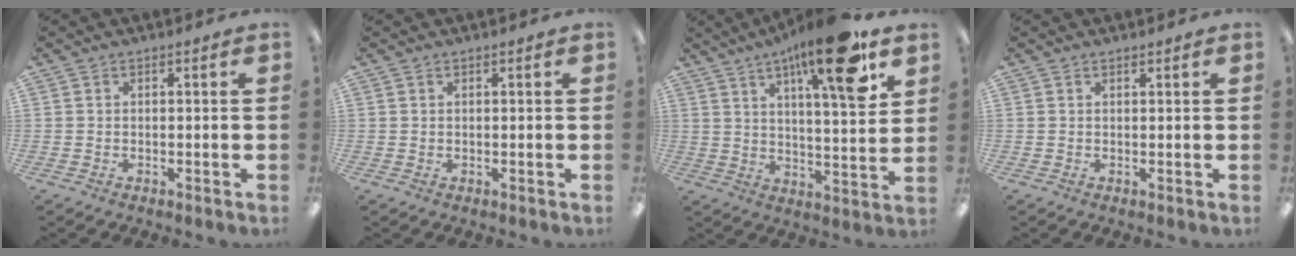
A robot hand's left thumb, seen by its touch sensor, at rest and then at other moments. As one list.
[{"total": 0.5, "force": [0.4, 0.2, 0.2], "torque": [-0.003, 0.002, 0.008]}, {"total": 17.1, "force": [10.3, 3.8, 13.0], "torque": [-0.190, -0.054, 0.153]}, {"total": 0.7, "force": [0.7, 0.1, 0.1], "torque": [-0.003, 0.000, 0.014]}]